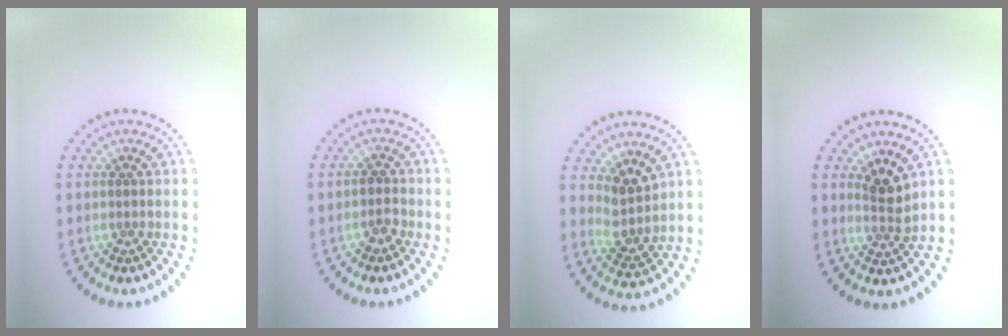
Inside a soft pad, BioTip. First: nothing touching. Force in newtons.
{"total": 1.4, "press": 1.3, "slide": 0.6}
{"total": 2.8, "press": 2.2, "slide": 1.6}
{"total": 2.3, "press": 1.8, "slide": 1.5}